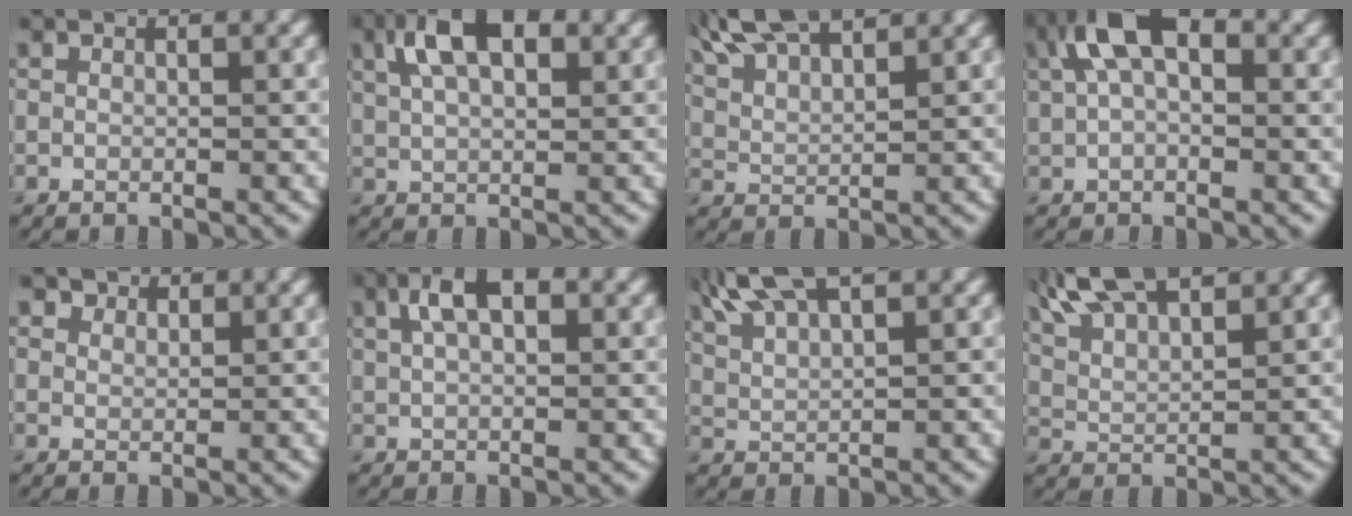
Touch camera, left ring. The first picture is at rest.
{"total": 6.1, "force": [2.6, 3.0, 4.6], "torque": [-0.090, 0.013, 0.039]}
{"total": 8.0, "force": [6.3, 2.5, 4.3], "torque": [-0.082, 0.031, 0.081]}
{"total": 6.2, "force": [2.2, 3.2, 4.8], "torque": [-0.094, 0.020, 0.027]}
{"total": 2.2, "force": [1.9, 1.0, 0.4], "torque": [-0.015, -0.013, 0.038]}
{"total": 4.0, "force": [1.7, 1.9, 3.2], "torque": [-0.059, 0.010, 0.027]}
{"total": 6.4, "force": [4.6, 1.8, 4.0], "torque": [-0.075, 0.028, 0.066]}
{"total": 8.9, "force": [6.5, 3.1, 5.2], "torque": [-0.105, 0.035, 0.085]}